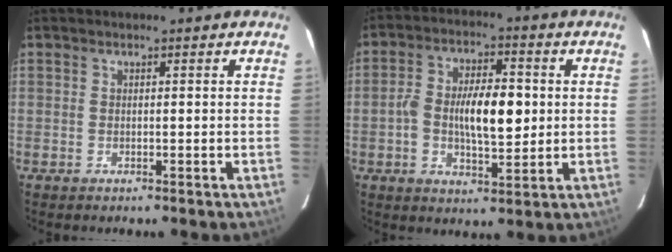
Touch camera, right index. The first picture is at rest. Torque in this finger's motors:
{"motor_torque": [0.72, 0.26, 0.35, 0.14]}